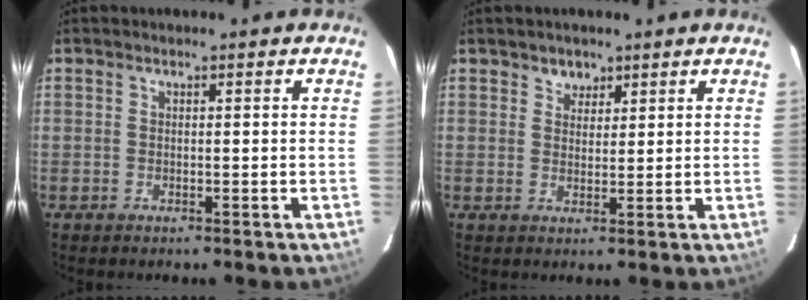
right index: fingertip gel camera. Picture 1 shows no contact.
{"total": 2.7, "force": [1.7, 2.0, 0.3], "torque": [0.005, 0.005, 0.028]}